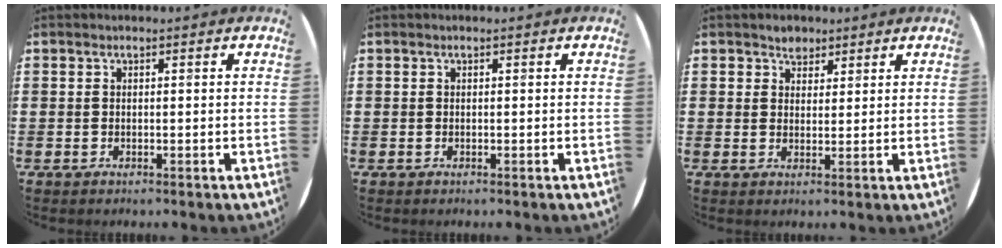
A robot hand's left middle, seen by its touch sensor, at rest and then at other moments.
{"total": 0.0}
{"total": 2.6, "force": [2.1, 1.5, 0.2], "torque": [0.008, -0.003, 0.038]}